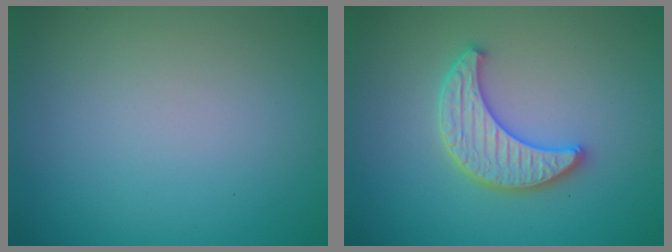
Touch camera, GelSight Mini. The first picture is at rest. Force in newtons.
{"total": 3.8, "press": 3.5, "slide": 1.4}